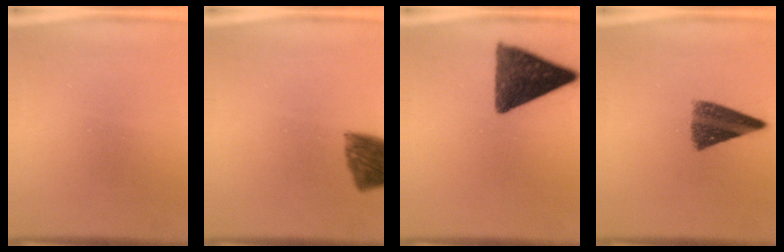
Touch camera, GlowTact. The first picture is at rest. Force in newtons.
{"total": 8.6}
{"total": 12.6}
{"total": 8.7}